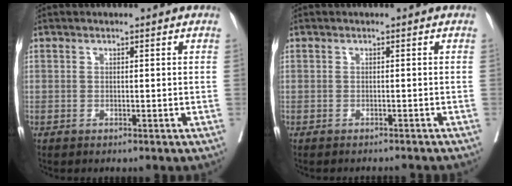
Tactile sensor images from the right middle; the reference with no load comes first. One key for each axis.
{"total": 5.8, "fx": -5.5, "fy": 0.4, "fz": 1.6, "tx": -0.018, "ty": -0.013, "tz": -0.060}